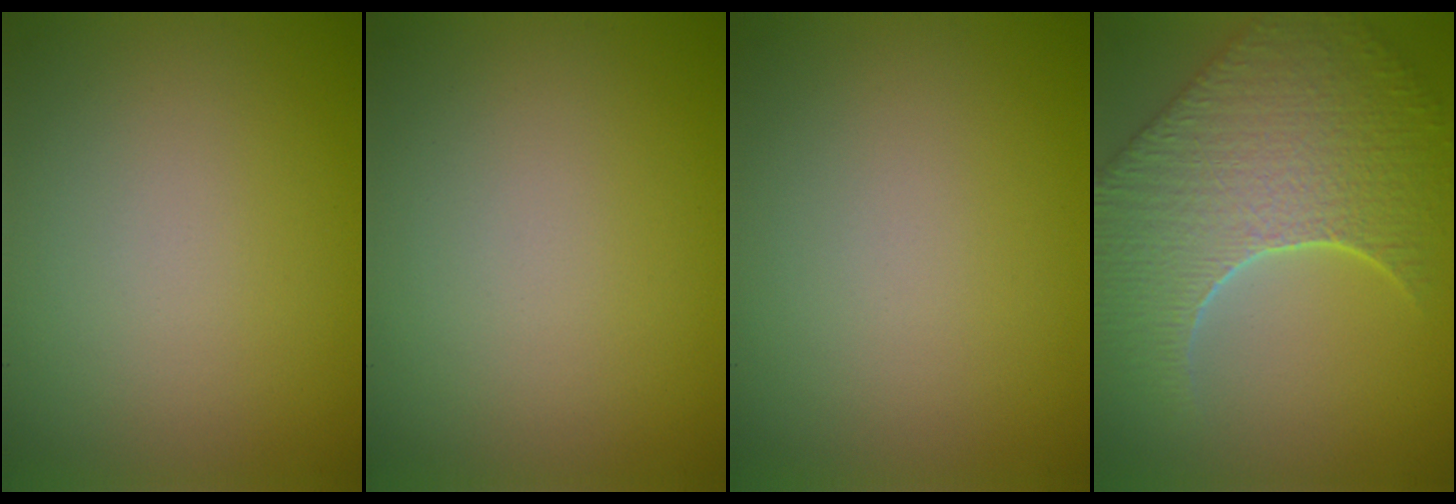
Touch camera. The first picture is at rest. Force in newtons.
{"total": 0.0}
{"total": 0.0}
{"total": 9.4, "press": 6.6, "slide": 6.6}